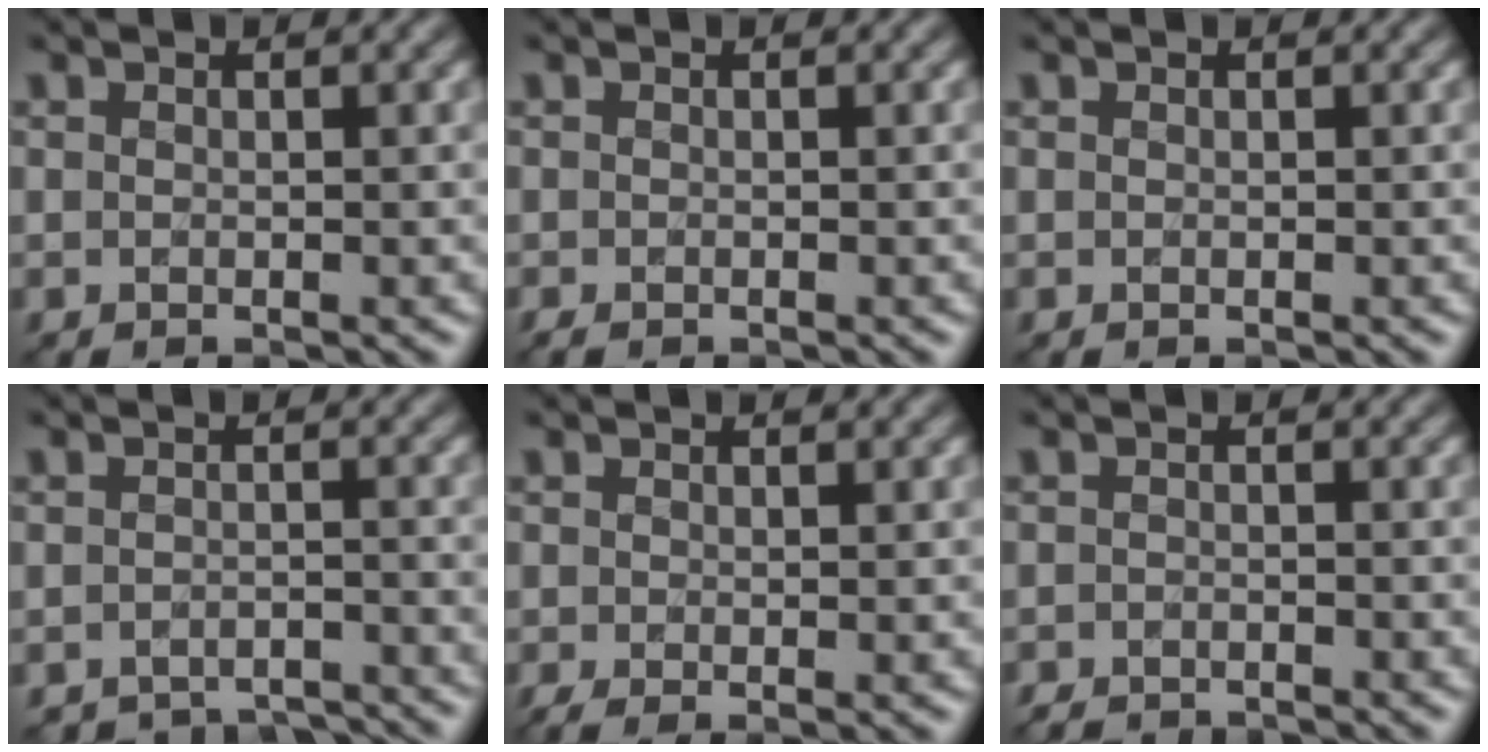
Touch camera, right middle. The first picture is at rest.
{"total": 0.7, "force": [-0.7, 0.1, 0.1], "torque": [-0.004, -0.004, -0.014]}
{"total": 0.0}
{"total": 3.9, "force": [-3.8, 0.6, -0.1], "torque": [0.006, -0.001, -0.052]}
{"total": 1.2, "force": [-0.2, 0.4, 1.2], "torque": [-0.029, -0.008, -0.006]}
{"total": 2.7, "force": [-2.7, 0.3, 0.2], "torque": [-0.002, -0.010, -0.047]}